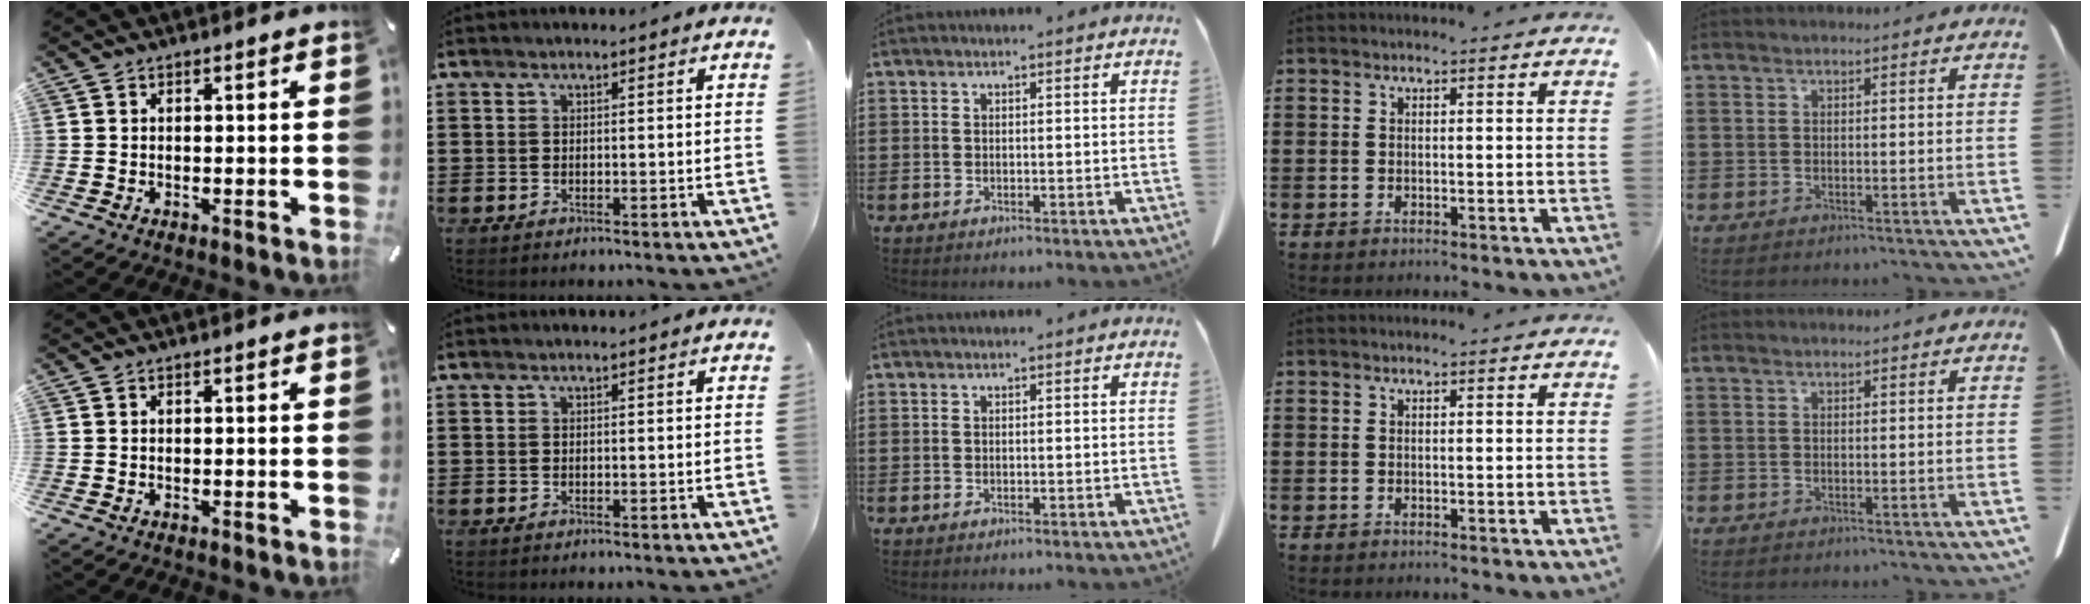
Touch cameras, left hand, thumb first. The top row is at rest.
{}